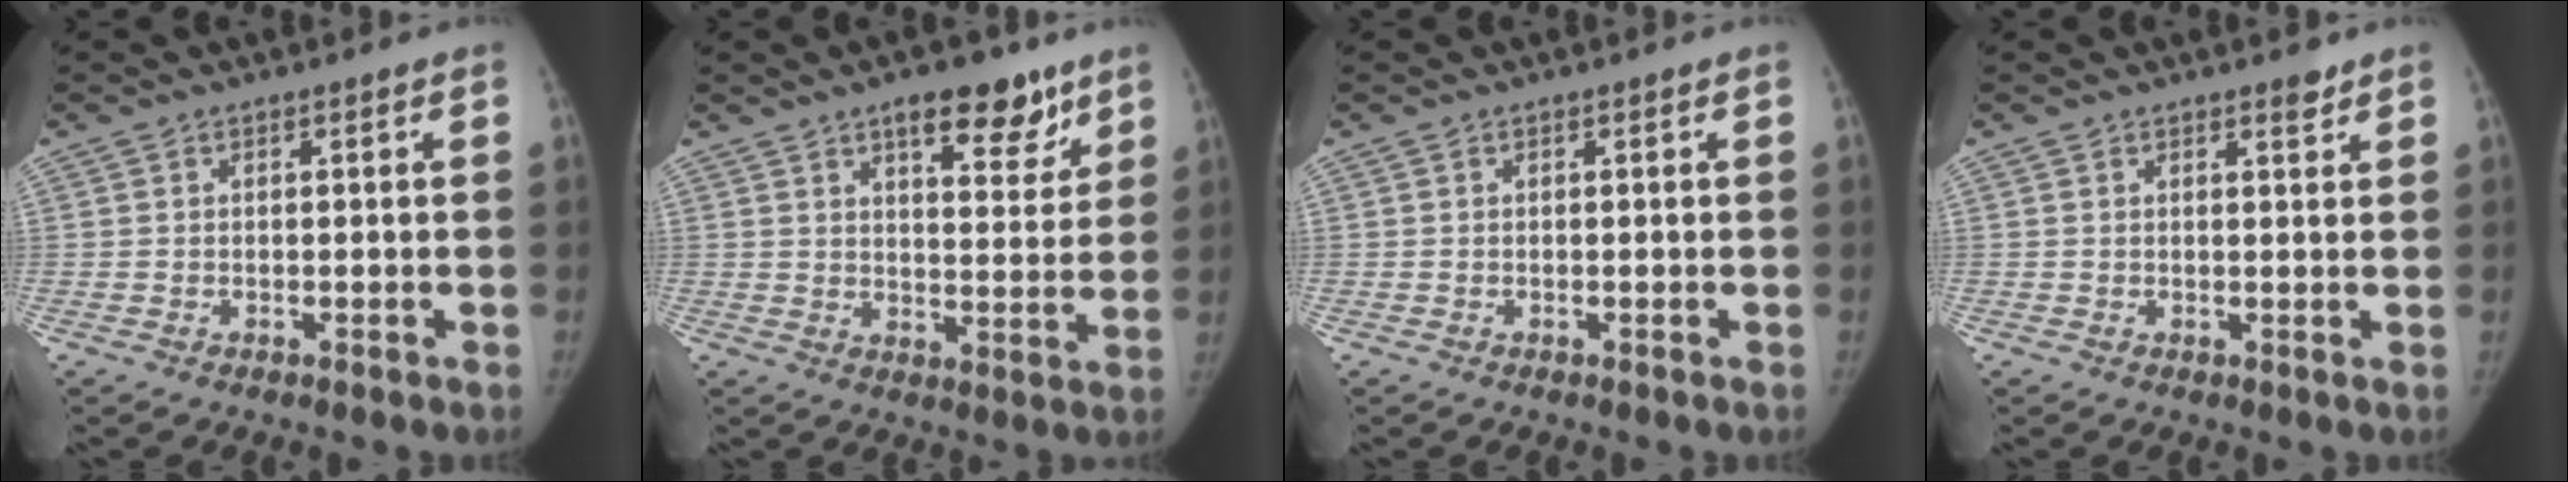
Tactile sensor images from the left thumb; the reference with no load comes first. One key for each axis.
{"total": 11.0, "fx": 7.1, "fy": 4.6, "fz": 7.1, "tx": -0.060, "ty": -0.037, "tz": 0.101}
{"total": 0.0}
{"total": 1.5, "fx": 1.2, "fy": 0.5, "fz": 0.8, "tx": -0.004, "ty": -0.009, "tz": 0.017}